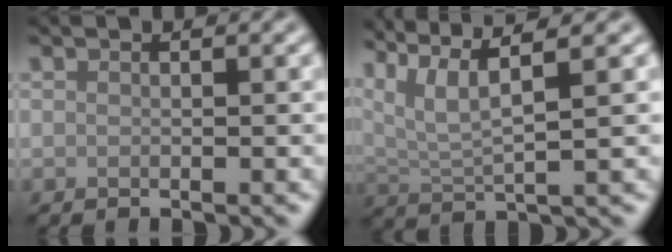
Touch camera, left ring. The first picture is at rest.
{"total": 6.9, "force": [4.4, 1.5, 5.1], "torque": [-0.108, 0.015, 0.079]}